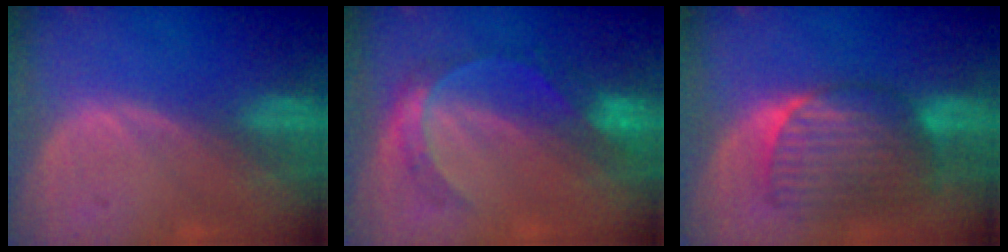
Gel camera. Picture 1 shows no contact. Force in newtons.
{"total": 5.8, "press": 5.1, "slide": 2.7}
{"total": 8.3, "press": 8.1, "slide": 1.9}